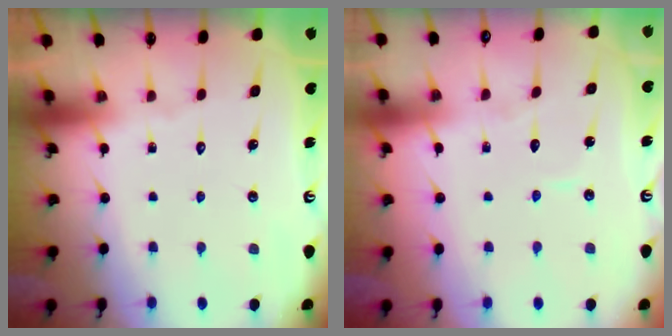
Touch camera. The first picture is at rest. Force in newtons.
{"total": 3.9, "press": 3.9, "slide": 0.3}